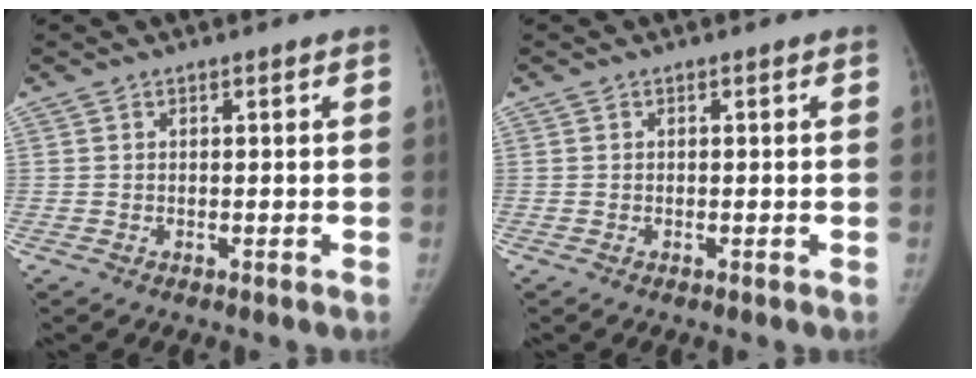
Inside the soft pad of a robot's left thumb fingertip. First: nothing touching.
{"total": 0.0}